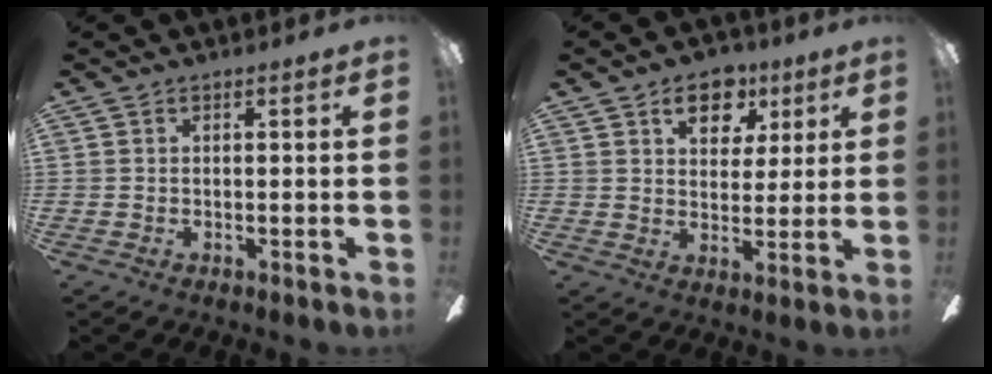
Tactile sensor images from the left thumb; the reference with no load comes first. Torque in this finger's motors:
{"motor_torque": [0.47, 0.34, 0.70, -0.73, 0.06]}